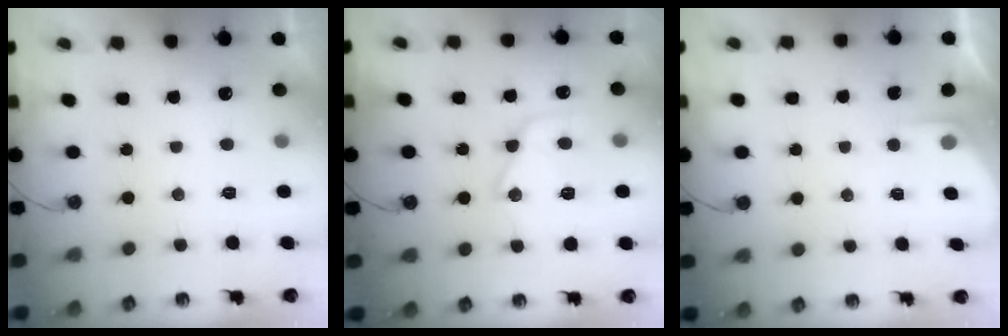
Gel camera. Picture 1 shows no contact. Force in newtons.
{"total": 13.5, "press": 13.4, "slide": 1.2}
{"total": 1.4, "press": 1.3, "slide": 0.2}